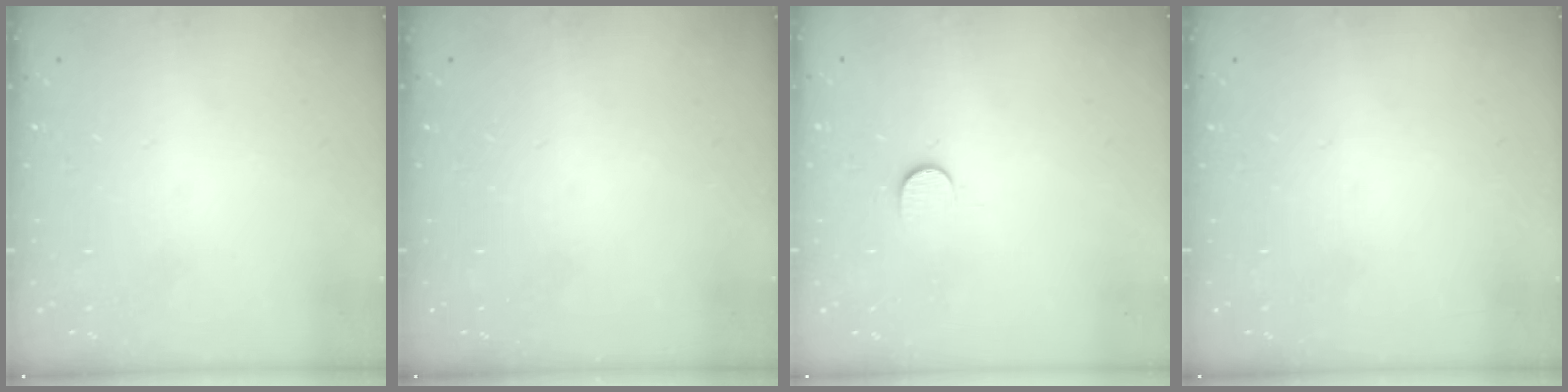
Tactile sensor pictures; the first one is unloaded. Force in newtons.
{"total": 0.0}
{"total": 5.7, "press": 5.6, "slide": 0.7}
{"total": 0.0}